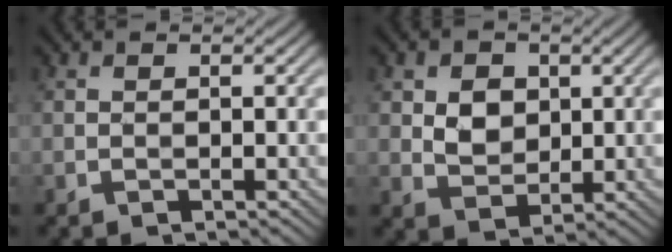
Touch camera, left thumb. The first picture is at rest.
{"total": 4.0, "force": [0.9, 3.4, 2.0], "torque": [-0.047, -0.002, 0.012]}